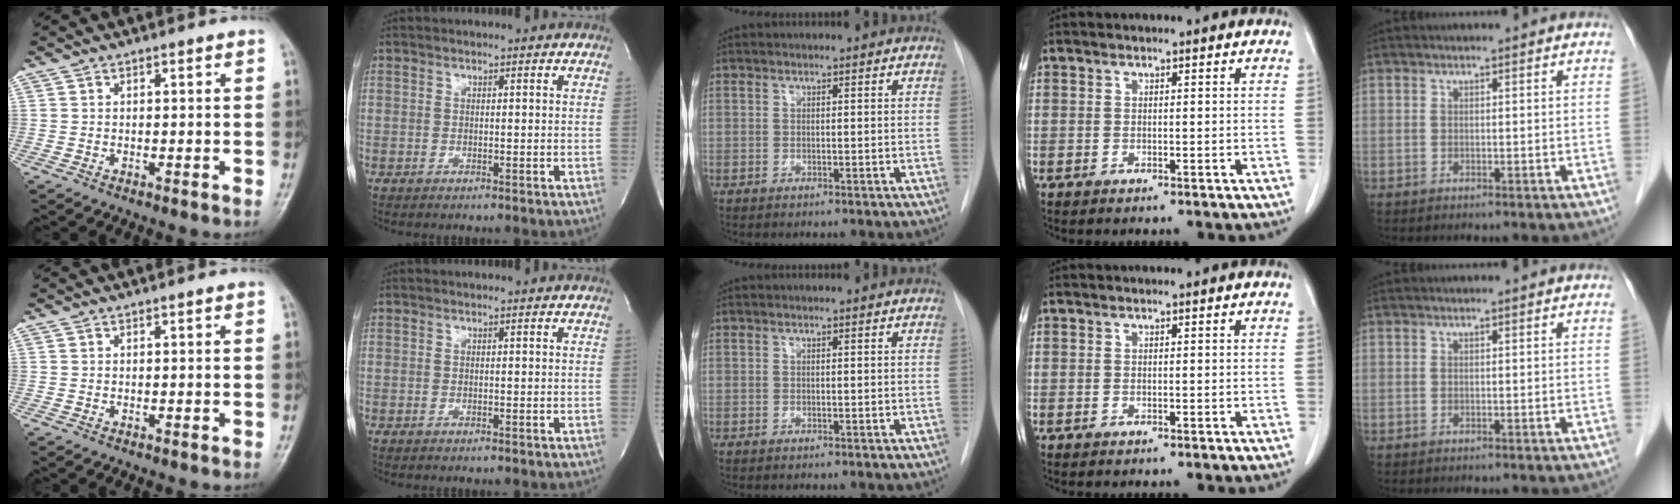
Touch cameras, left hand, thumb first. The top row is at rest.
{}